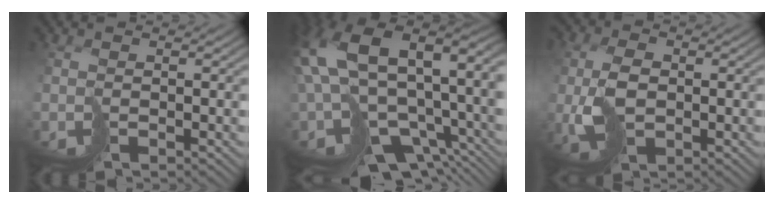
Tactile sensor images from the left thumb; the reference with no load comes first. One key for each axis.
{"total": 16.8, "fx": -0.4, "fy": 11.1, "fz": 12.7, "tx": -0.292, "ty": -0.064, "tz": 0.078}
{"total": 5.6, "fx": 0.1, "fy": 3.5, "fz": 4.4, "tx": -0.102, "ty": 0.000, "tz": 0.006}